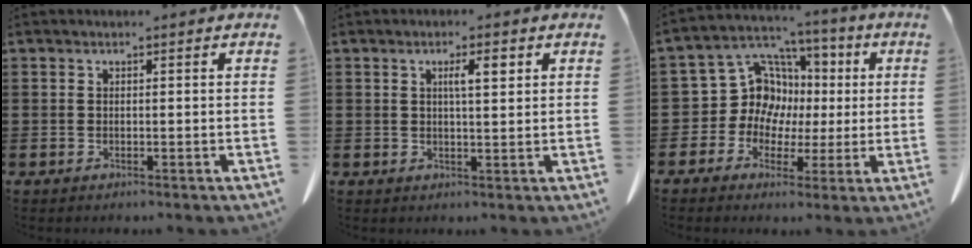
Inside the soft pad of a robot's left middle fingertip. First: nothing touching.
{"total": 3.3, "force": [1.2, 0.8, 3.0], "torque": [-0.044, -0.001, 0.014]}
{"total": 10.4, "force": [0.9, 9.7, 3.6], "torque": [-0.126, -0.007, 0.019]}